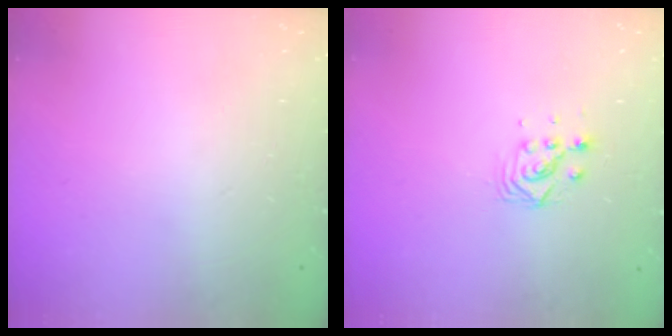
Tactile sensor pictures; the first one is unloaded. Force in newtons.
{"total": 4.6, "press": 4.6, "slide": 0.2}